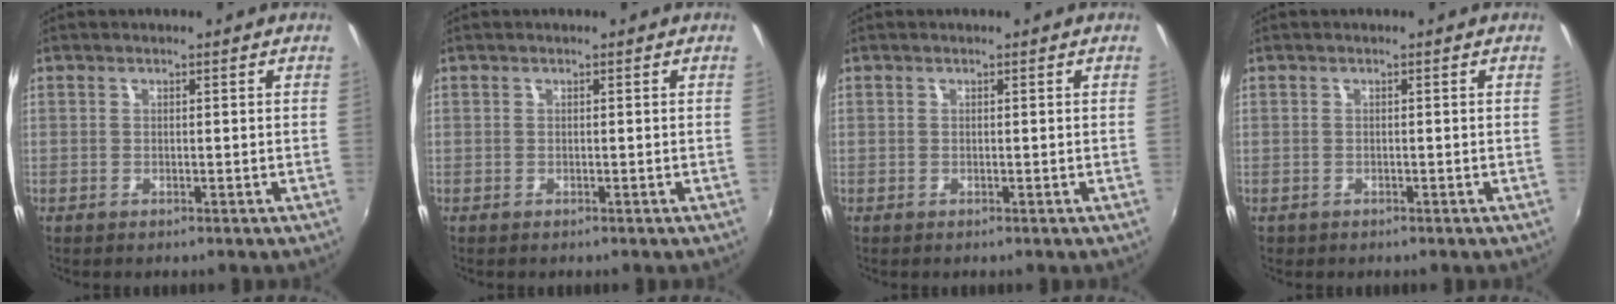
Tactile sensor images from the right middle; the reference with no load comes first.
{"total": 0.0}
{"total": 0.0}
{"total": 0.8, "force": [-0.5, 0.6, 0.1], "torque": [-0.006, -0.003, -0.006]}